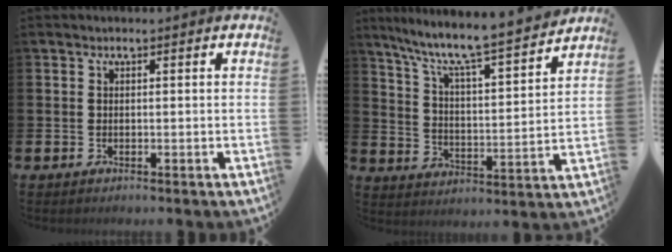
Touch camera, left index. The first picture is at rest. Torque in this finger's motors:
{"motor_torque": [-0.17, -0.90, 0.81, 0.21]}